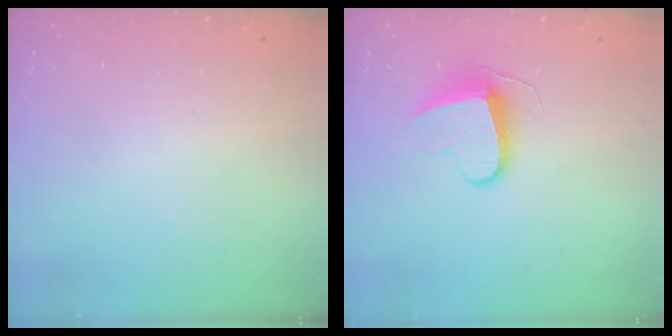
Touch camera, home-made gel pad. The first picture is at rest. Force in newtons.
{"total": 9.3, "press": 9.3, "slide": 0.5}